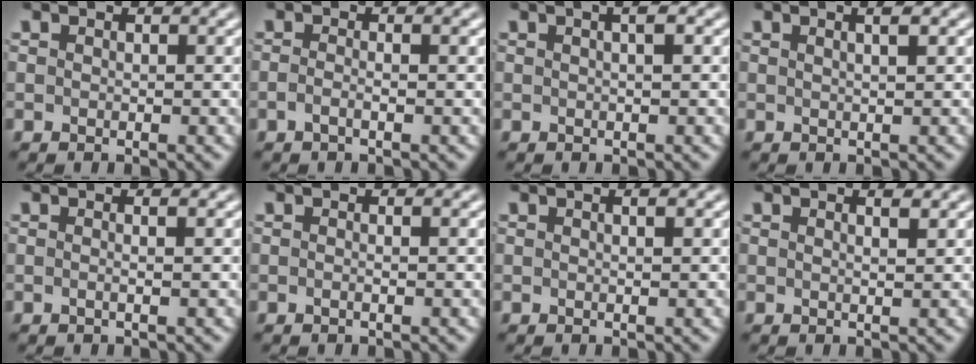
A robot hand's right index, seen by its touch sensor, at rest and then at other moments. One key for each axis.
{"total": 1.4, "fx": -0.8, "fy": -0.4, "fz": 1.0, "tx": -0.021, "ty": -0.005, "tz": -0.015}
{"total": 1.9, "fx": 0.6, "fy": 0.0, "fz": 1.8, "tx": -0.015, "ty": 0.011, "tz": 0.005}
{"total": 1.7, "fx": 0.6, "fy": -0.6, "fz": 1.5, "tx": -0.018, "ty": 0.000, "tz": 0.014}
{"total": 0.9, "fx": -0.3, "fy": -0.5, "fz": 0.7, "tx": -0.016, "ty": -0.003, "tz": -0.004}
{"total": 0.6, "fx": -0.3, "fy": -0.3, "fz": 0.4, "tx": -0.009, "ty": 0.001, "tz": -0.007}
{"total": 0.7, "fx": 0.2, "fy": -0.2, "fz": 0.7, "tx": -0.012, "ty": 0.001, "tz": 0.003}
{"total": 1.2, "fx": 0.5, "fy": -0.7, "fz": 0.9, "tx": -0.013, "ty": -0.006, "tz": 0.013}